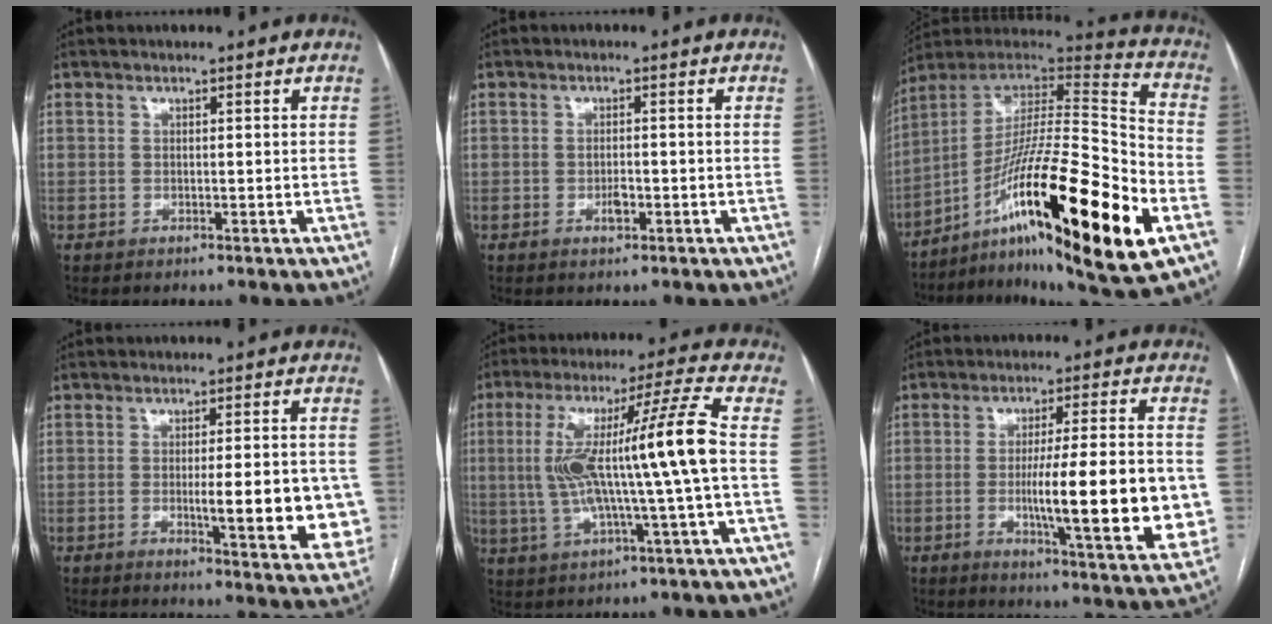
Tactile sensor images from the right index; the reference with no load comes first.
{"total": 1.9, "force": [-0.8, 0.6, 1.6], "torque": [-0.029, 0.001, -0.012]}
{"total": 29.7, "force": [-11.3, 3.5, 27.2], "torque": [-0.434, -0.029, -0.187]}
{"total": 11.7, "force": [-1.7, 2.2, 11.3], "torque": [-0.121, -0.010, -0.018]}
{"total": 15.0, "force": [-0.3, -0.8, 15.0], "torque": [-0.278, 0.024, -0.007]}
{"total": 17.9, "force": [-2.3, 1.9, 17.7], "torque": [-0.230, -0.007, -0.028]}